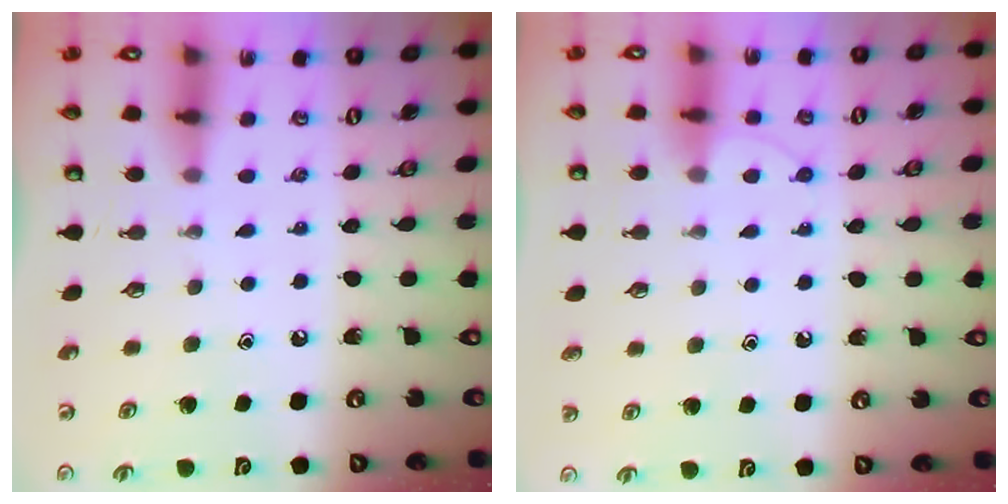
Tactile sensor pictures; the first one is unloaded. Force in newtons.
{"total": 5.3, "press": 5.3, "slide": 0.5}